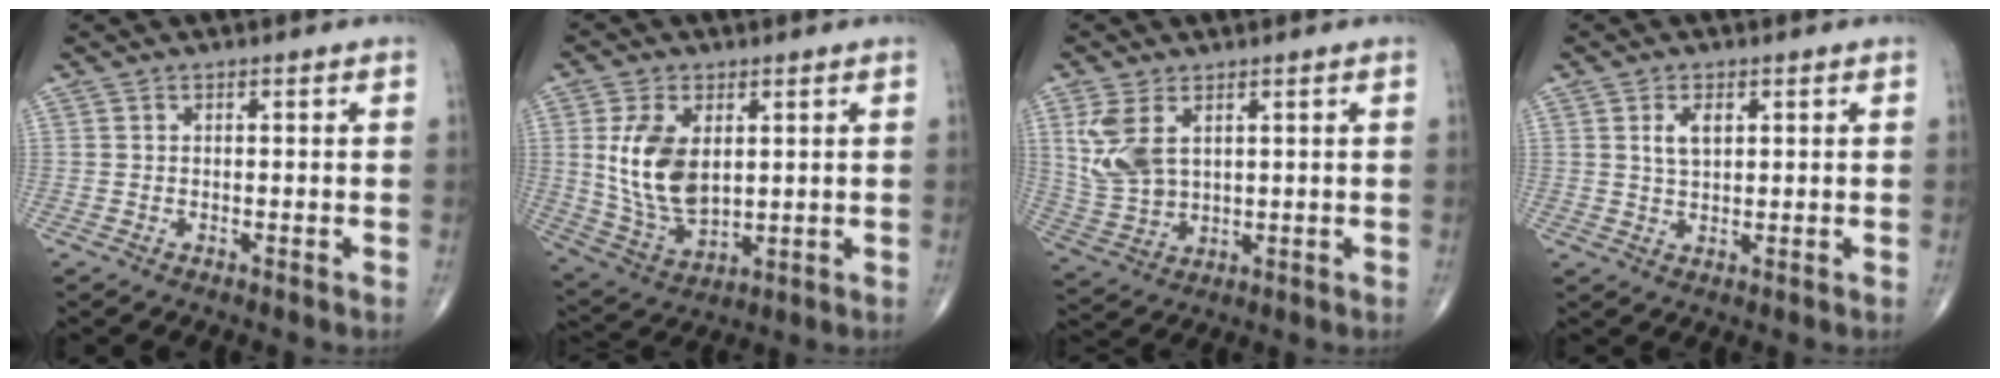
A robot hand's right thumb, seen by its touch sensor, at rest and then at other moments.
{"total": 12.8, "force": [2.3, 7.6, 10.1], "torque": [-0.186, -0.016, 0.057]}
{"total": 8.7, "force": [3.1, 5.1, 6.3], "torque": [-0.136, -0.009, 0.076]}
{"total": 3.7, "force": [1.3, 2.0, 2.9], "torque": [-0.048, -0.005, 0.026]}